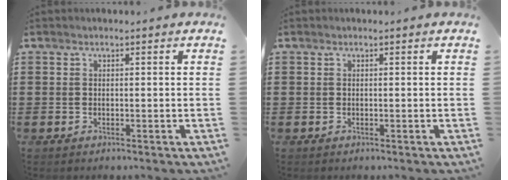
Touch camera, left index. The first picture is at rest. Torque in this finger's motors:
{"motor_torque": [0.00, 0.00, 0.00, -0.01]}